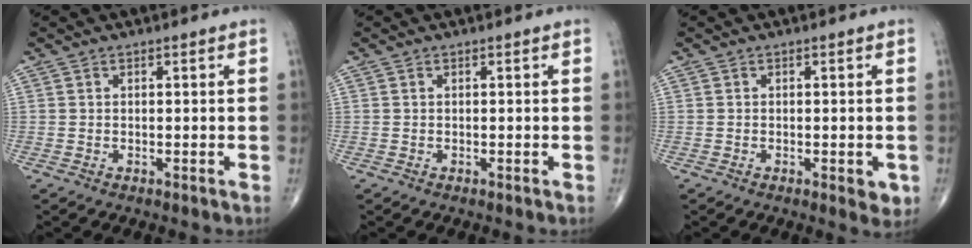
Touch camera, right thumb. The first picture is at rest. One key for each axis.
{"total": 0.0}
{"total": 2.7, "fx": -0.7, "fy": 1.1, "fz": 2.4, "tx": -0.019, "ty": -0.003, "tz": -0.006}